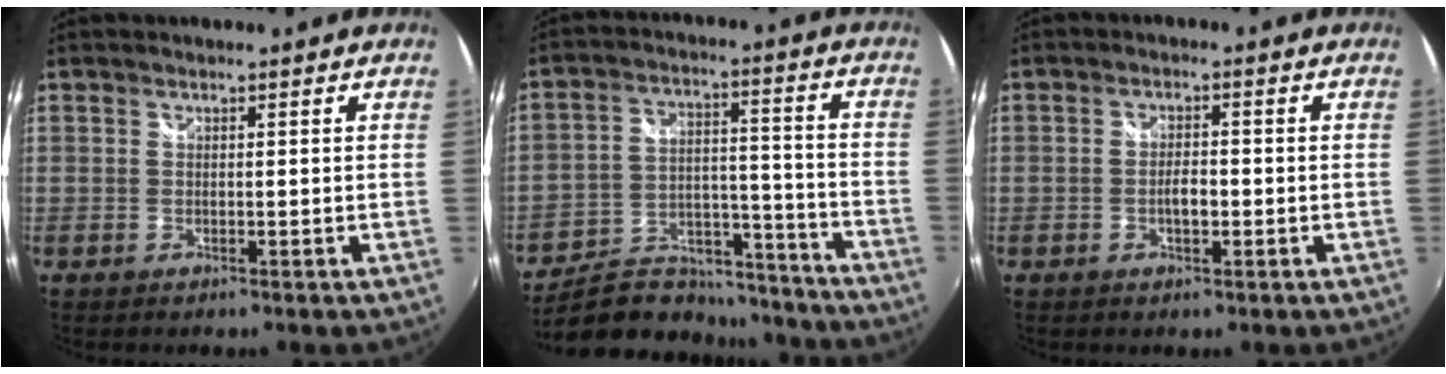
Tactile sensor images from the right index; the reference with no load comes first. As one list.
[{"total": 21.2, "force": [-17.8, 8.9, 7.4], "torque": [-0.146, 0.034, -0.246]}, {"total": 2.9, "force": [-0.9, 1.2, 2.4], "torque": [-0.046, 0.001, -0.015]}]